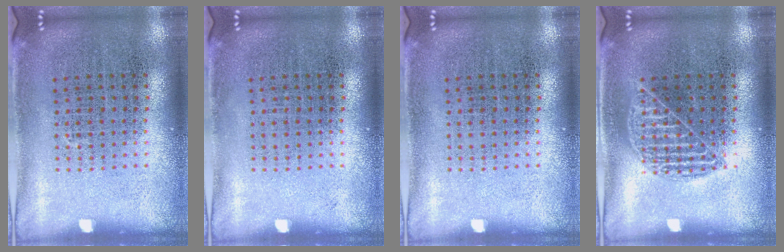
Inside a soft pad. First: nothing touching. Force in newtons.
{"total": 0.0}
{"total": 0.0}
{"total": 1.5, "press": 1.5, "slide": 0.3}